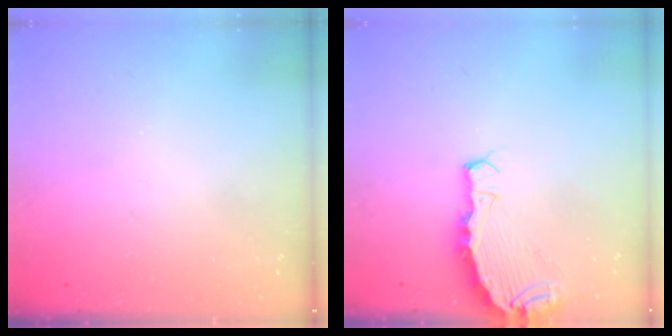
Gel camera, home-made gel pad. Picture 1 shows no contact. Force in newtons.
{"total": 4.4, "press": 4.4, "slide": 0.4}